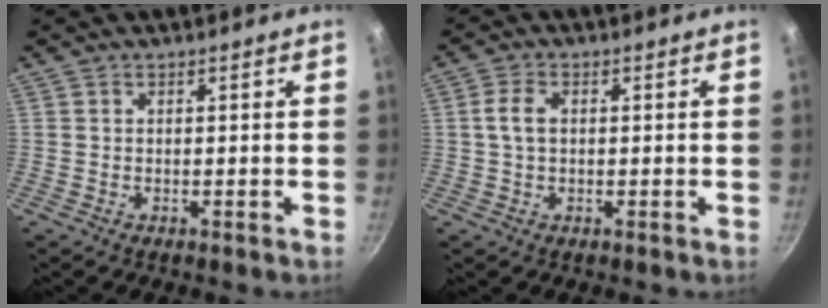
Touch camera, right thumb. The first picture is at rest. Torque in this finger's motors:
{"motor_torque": [-0.04, 0.25, 0.41, 0.24, 0.02]}